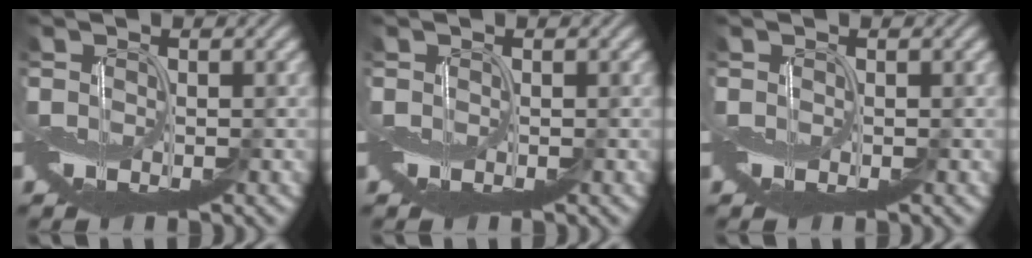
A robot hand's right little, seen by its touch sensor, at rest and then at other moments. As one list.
[{"total": 0.0}, {"total": 0.0}]